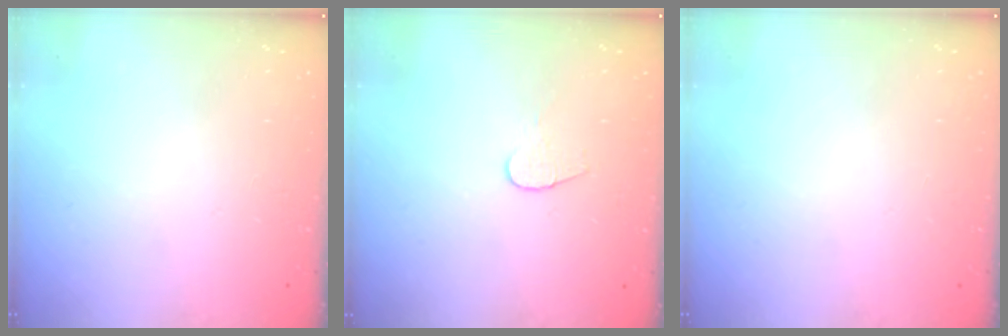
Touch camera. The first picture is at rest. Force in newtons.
{"total": 4.7, "press": 4.6, "slide": 0.4}
{"total": 0.0}